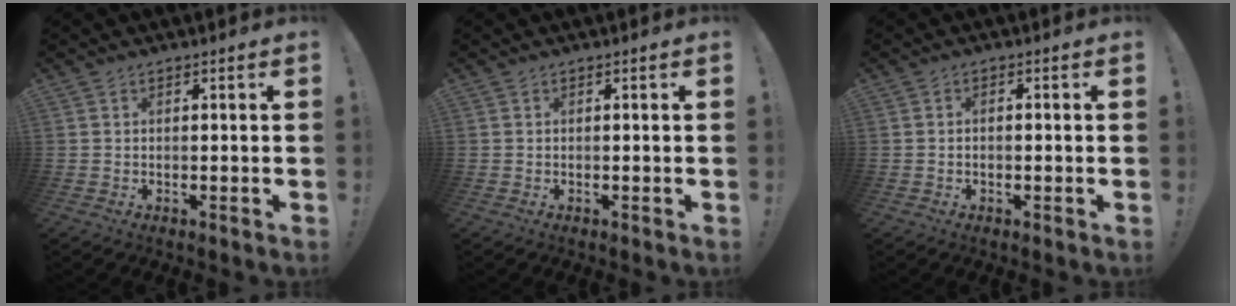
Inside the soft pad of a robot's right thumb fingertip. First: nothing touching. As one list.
[{"total": 0.0}, {"total": 0.9, "force": [-0.4, 0.4, 0.8], "torque": [-0.012, 0.003, -0.008]}]